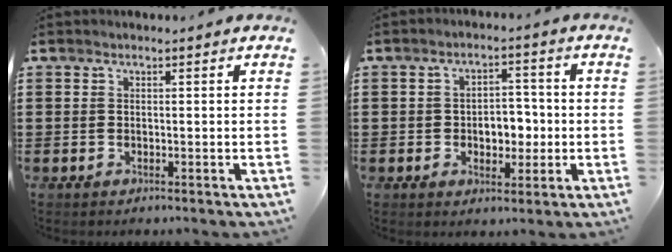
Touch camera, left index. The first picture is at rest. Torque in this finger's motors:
{"motor_torque": [0.26, 0.06, 0.21, 0.07]}